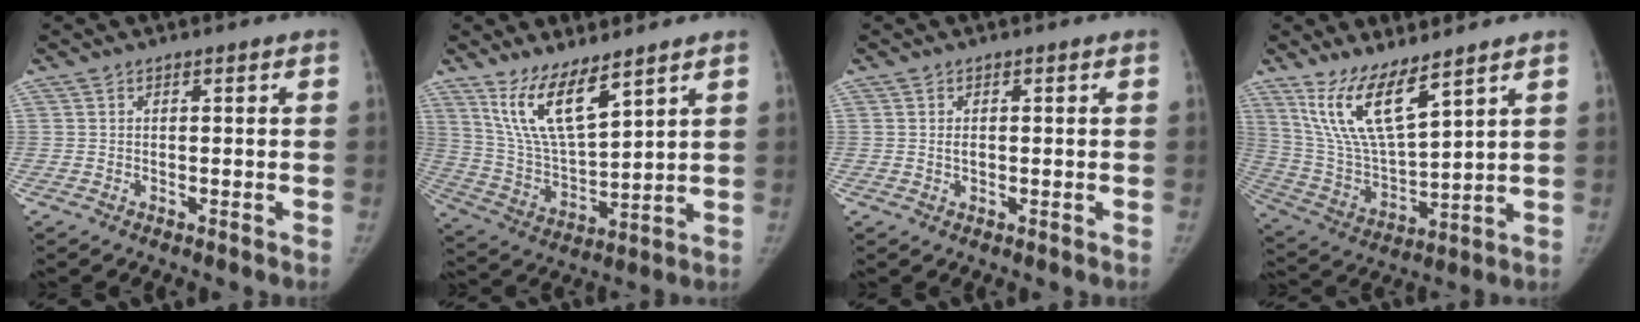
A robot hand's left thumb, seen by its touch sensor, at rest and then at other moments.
{"total": 12.1, "force": [8.0, 3.5, 8.3], "torque": [-0.148, -0.051, 0.175]}
{"total": 1.1, "force": [0.0, 0.7, 0.8], "torque": [-0.014, 0.000, 0.002]}
{"total": 13.4, "force": [8.8, 3.6, 9.5], "torque": [-0.176, -0.053, 0.192]}